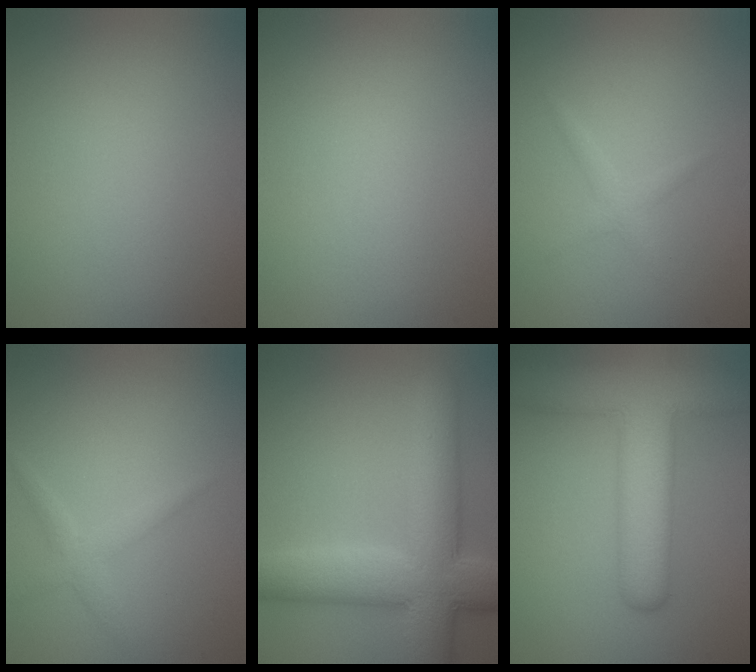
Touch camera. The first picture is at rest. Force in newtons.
{"total": 0.0}
{"total": 1.2, "press": 1.2, "slide": 0.0}
{"total": 1.6, "press": 1.6, "slide": 0.0}
{"total": 9.8, "press": 9.8, "slide": 0.2}
{"total": 9.0, "press": 9.0, "slide": 0.4}